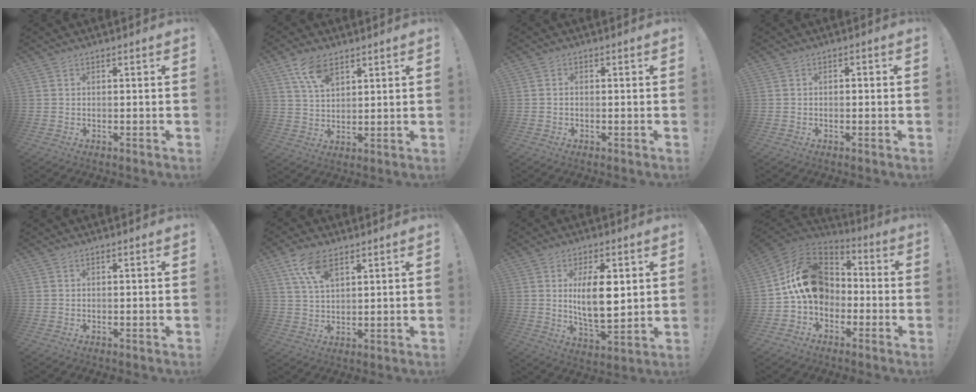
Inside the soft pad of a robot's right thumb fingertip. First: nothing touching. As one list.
[{"total": 8.4, "force": [5.3, 4.0, 5.2], "torque": [-0.095, -0.018, 0.099]}, {"total": 0.8, "force": [-0.5, 0.4, 0.4], "torque": [-0.014, 0.004, -0.008]}, {"total": 1.5, "force": [-1.0, 0.6, 0.9], "torque": [-0.019, 0.007, -0.016]}, {"total": 0.0}, {"total": 8.8, "force": [5.0, 3.9, 6.2], "torque": [-0.109, -0.015, 0.094]}, {"total": 13.0, "force": [2.9, 5.4, 11.5], "torque": [-0.200, -0.012, 0.041]}, {"total": 17.9, "force": [0.9, 13.8, 11.3], "torque": [-0.176, 0.020, 0.027]}]